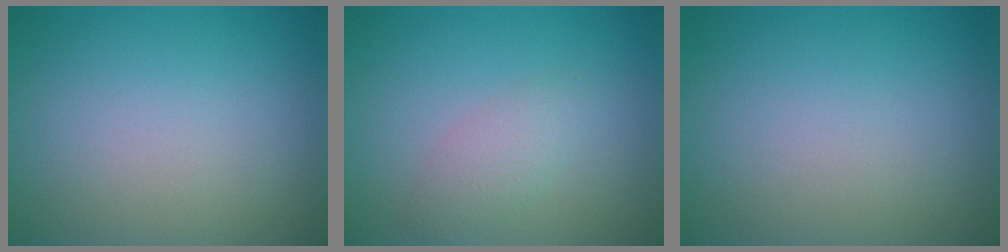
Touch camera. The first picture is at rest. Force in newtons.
{"total": 2.0, "press": 2.0, "slide": 0.1}
{"total": 0.0}